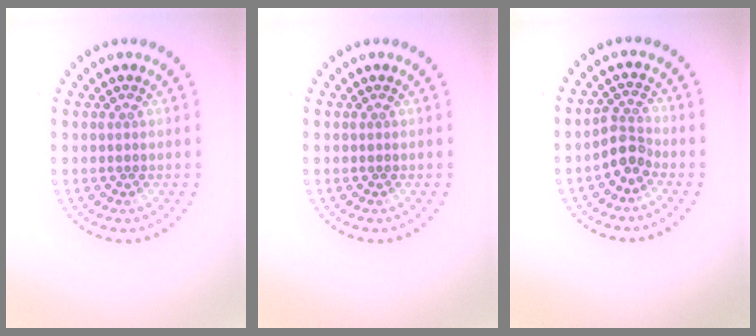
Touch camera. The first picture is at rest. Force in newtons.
{"total": 0.0}
{"total": 2.4, "press": 1.8, "slide": 1.5}